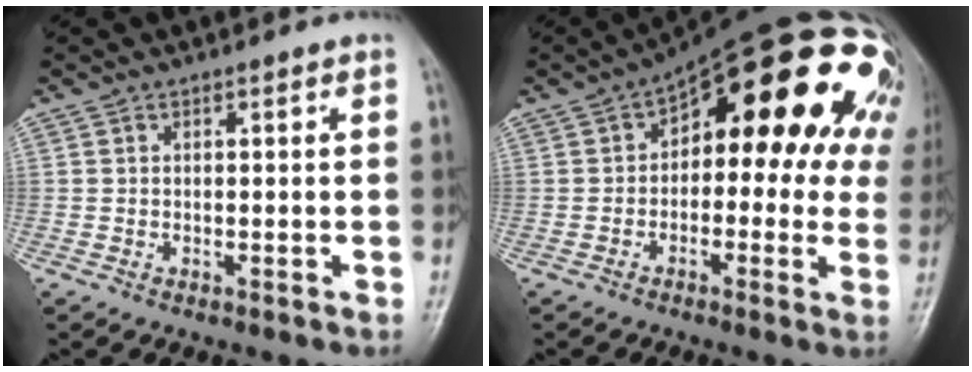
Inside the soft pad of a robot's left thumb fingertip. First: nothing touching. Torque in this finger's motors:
{"motor_torque": [1.36, 1.93, 1.23, -0.32, 0.31]}